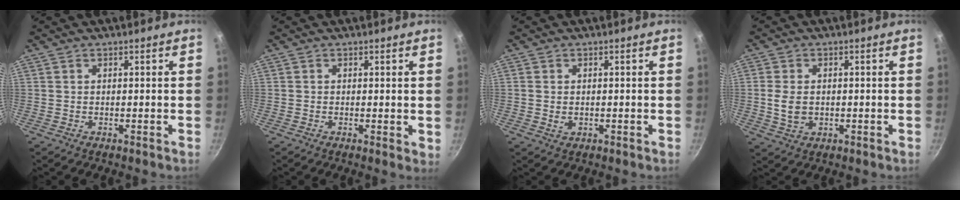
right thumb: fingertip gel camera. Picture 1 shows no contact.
{"total": 1.3, "force": [0.1, 0.6, 1.1], "torque": [-0.014, -0.004, -0.002]}
{"total": 1.8, "force": [-0.2, 1.4, 1.2], "torque": [-0.020, 0.000, -0.002]}
{"total": 5.0, "force": [-0.2, 3.7, 3.4], "torque": [-0.063, 0.004, -0.001]}